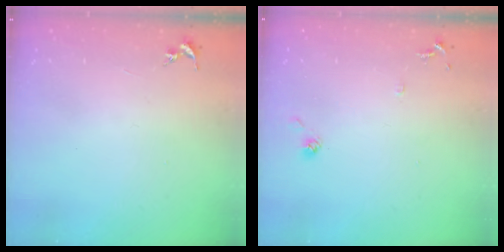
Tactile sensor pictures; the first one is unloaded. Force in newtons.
{"total": 7.8, "press": 7.7, "slide": 0.6}